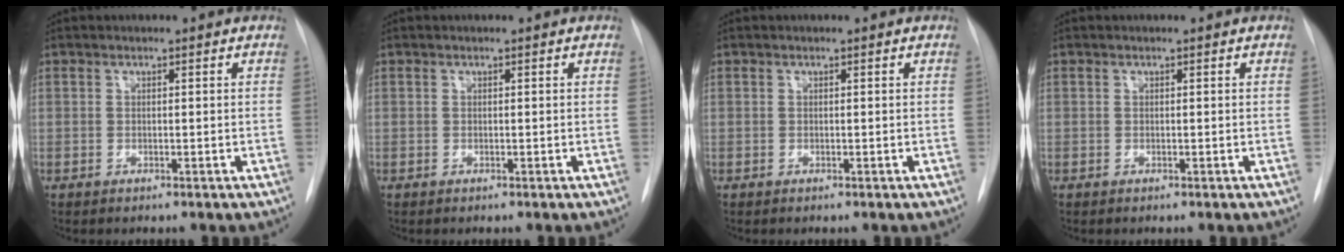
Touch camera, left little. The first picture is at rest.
{"total": 0.0}
{"total": 0.0}
{"total": 0.0}